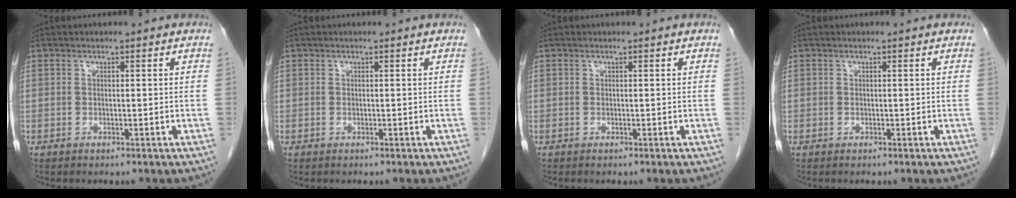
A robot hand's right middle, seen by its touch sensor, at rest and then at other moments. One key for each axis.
{"total": 0.0}
{"total": 0.0}
{"total": 0.0}